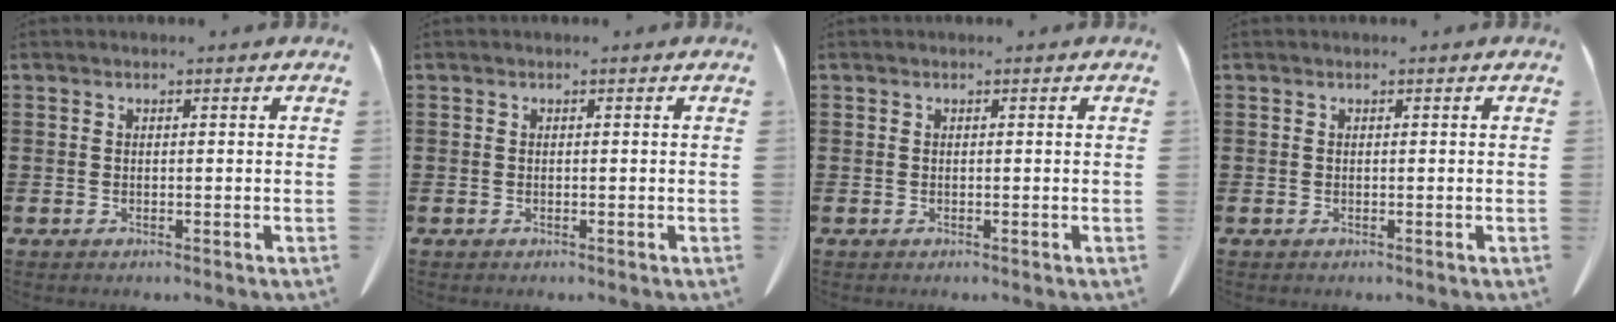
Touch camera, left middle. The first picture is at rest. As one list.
[{"total": 0.0}, {"total": 0.0}, {"total": 0.0}]